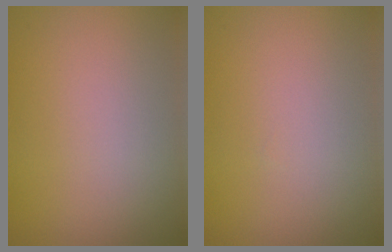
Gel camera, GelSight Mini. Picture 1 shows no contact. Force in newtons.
{"total": 0.0}